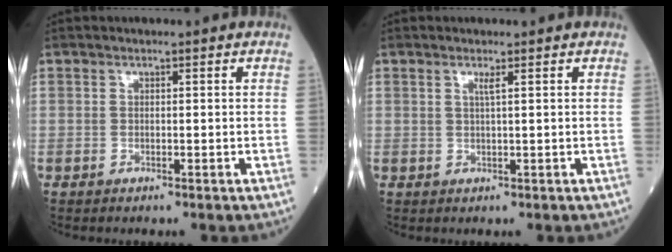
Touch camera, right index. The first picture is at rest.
{"total": 1.2, "force": [0.5, -0.2, 1.0], "torque": [-0.025, -0.003, 0.011]}